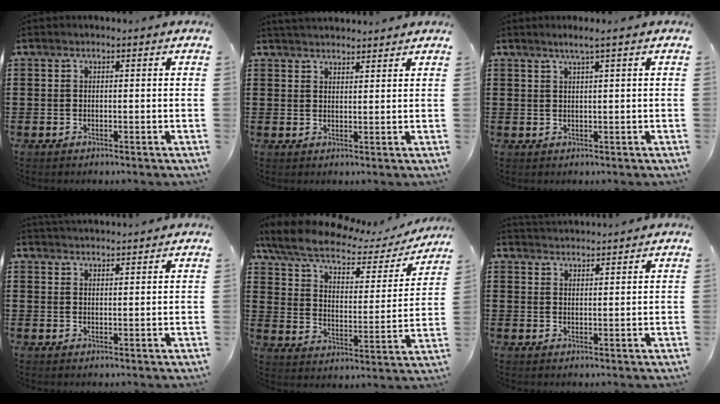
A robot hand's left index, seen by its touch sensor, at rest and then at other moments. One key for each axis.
{"total": 2.4, "fx": 2.4, "fy": 0.1, "fz": 0.1, "tx": -0.008, "ty": -0.001, "tz": 0.047}
{"total": 1.7, "fx": 1.0, "fy": -0.2, "fz": 1.4, "tx": -0.028, "ty": -0.002, "tz": 0.016}
{"total": 2.1, "fx": 2.1, "fy": -0.1, "fz": 0.0, "tx": -0.006, "ty": -0.004, "tz": 0.040}
{"total": 8.7, "fx": 6.5, "fy": 2.8, "fz": 5.1, "tx": -0.122, "ty": -0.029, "tz": 0.112}
{"total": 2.4, "fx": 2.4, "fy": -0.2, "fz": -0.2, "tx": -0.003, "ty": -0.004, "tz": 0.047}